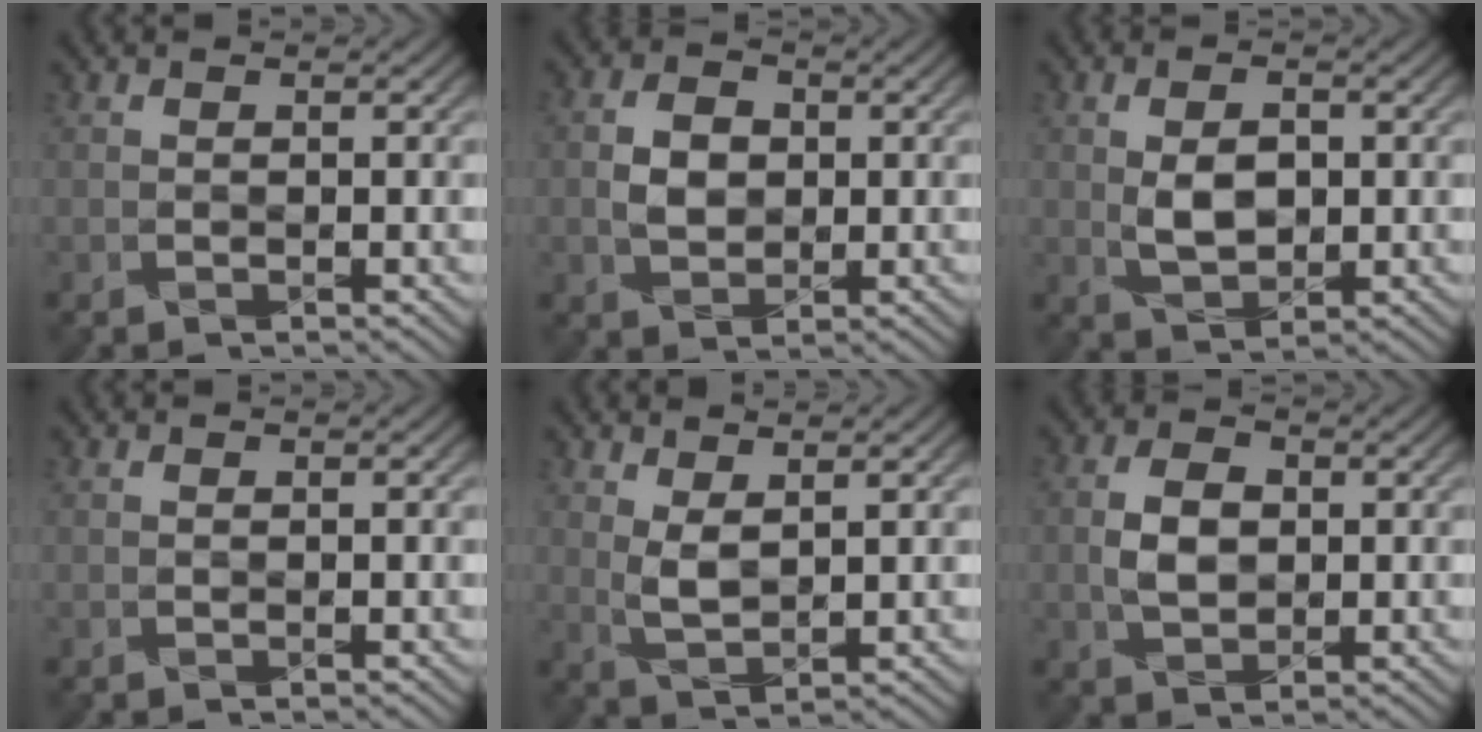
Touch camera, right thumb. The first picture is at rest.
{"total": 3.6, "force": [0.1, 2.9, 2.2], "torque": [-0.045, -0.003, 0.000]}
{"total": 4.5, "force": [0.3, 2.8, 3.4], "torque": [-0.067, -0.005, 0.011]}
{"total": 0.0}
{"total": 2.9, "force": [1.5, 1.3, 2.1], "torque": [-0.056, -0.008, 0.036]}
{"total": 4.2, "force": [0.1, 3.0, 2.9], "torque": [-0.058, -0.002, 0.002]}